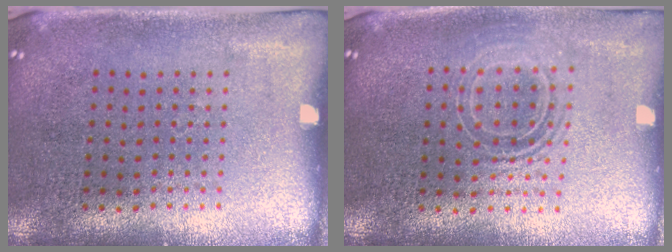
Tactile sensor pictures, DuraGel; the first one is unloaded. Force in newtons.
{"total": 1.6, "press": 1.3, "slide": 0.9}